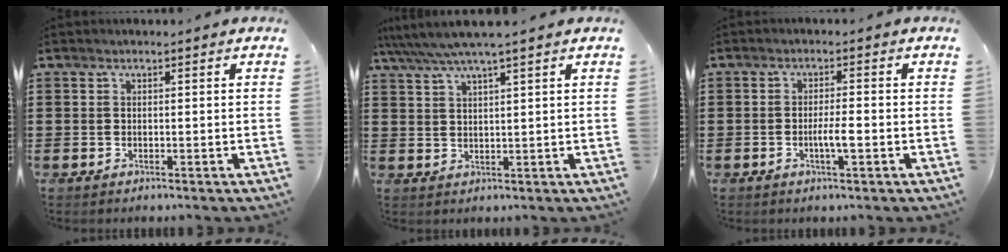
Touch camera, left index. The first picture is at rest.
{"total": 4.0, "force": [3.0, -0.2, 2.6], "torque": [-0.059, -0.008, 0.052]}
{"total": 3.1, "force": [-0.8, 0.4, 3.0], "torque": [-0.053, 0.000, -0.015]}